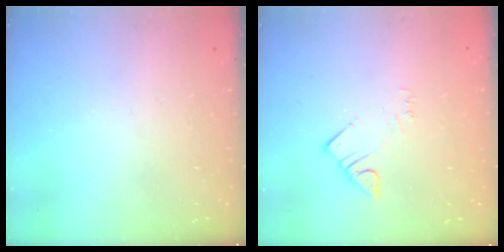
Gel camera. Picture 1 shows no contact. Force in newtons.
{"total": 2.8, "press": 2.8, "slide": 0.2}